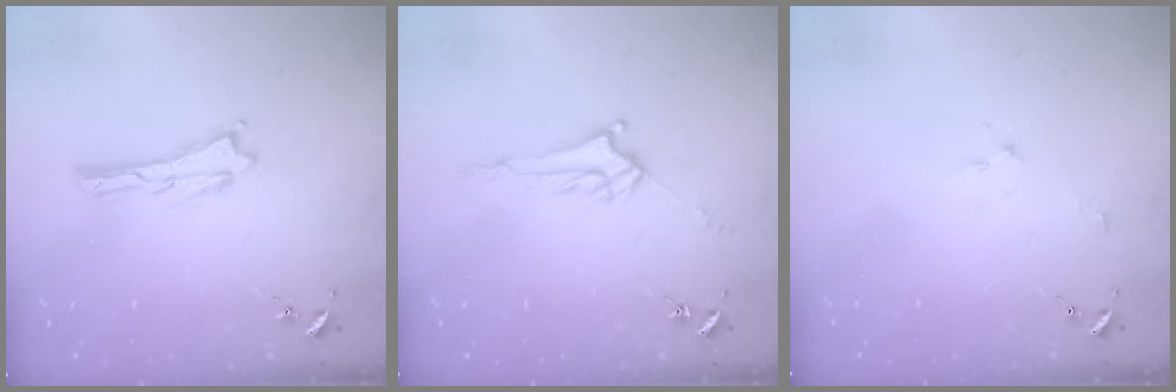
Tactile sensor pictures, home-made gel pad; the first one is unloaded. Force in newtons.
{"total": 3.0, "press": 3.0, "slide": 0.3}
{"total": 2.2, "press": 2.2, "slide": 0.2}